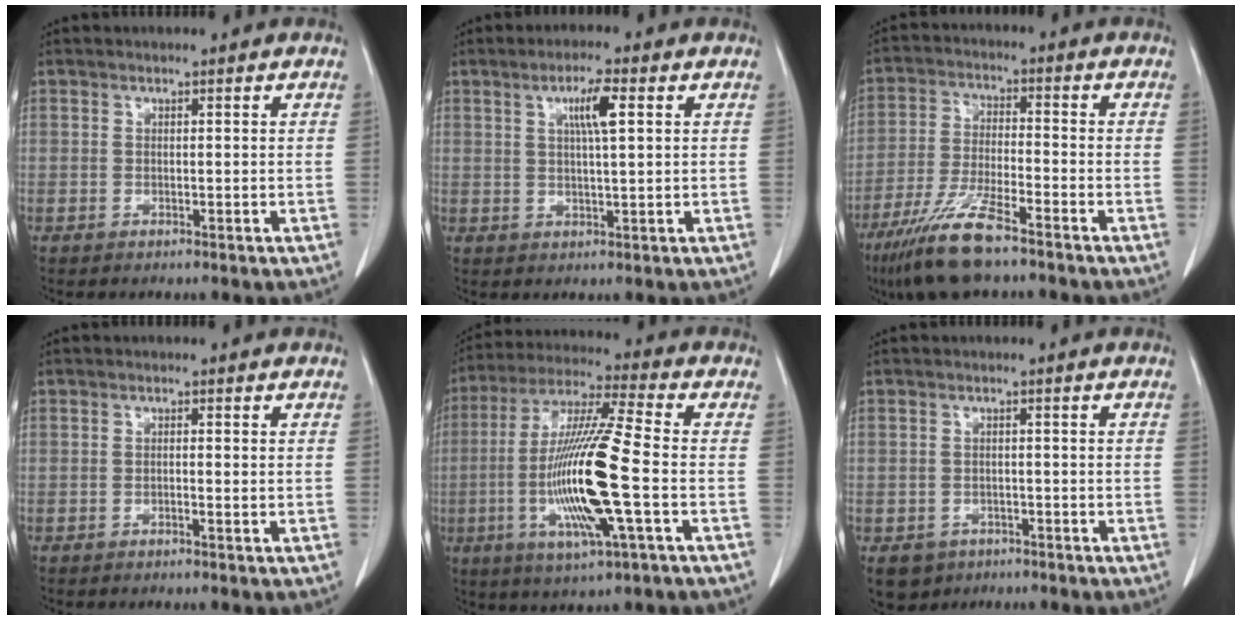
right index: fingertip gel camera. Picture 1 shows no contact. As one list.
[{"total": 4.9, "force": [1.7, 0.3, 4.6], "torque": [-0.083, 0.001, 0.029]}, {"total": 10.6, "force": [-7.5, 1.2, 7.3], "torque": [-0.155, -0.027, -0.143]}, {"total": 0.7, "force": [-0.2, 0.0, 0.6], "torque": [-0.013, 0.001, -0.003]}, {"total": 17.3, "force": [-3.6, 0.7, 16.9], "torque": [-0.345, -0.014, -0.071]}, {"total": 4.4, "force": [-2.7, 3.4, 0.8], "torque": [-0.012, 0.004, -0.037]}]